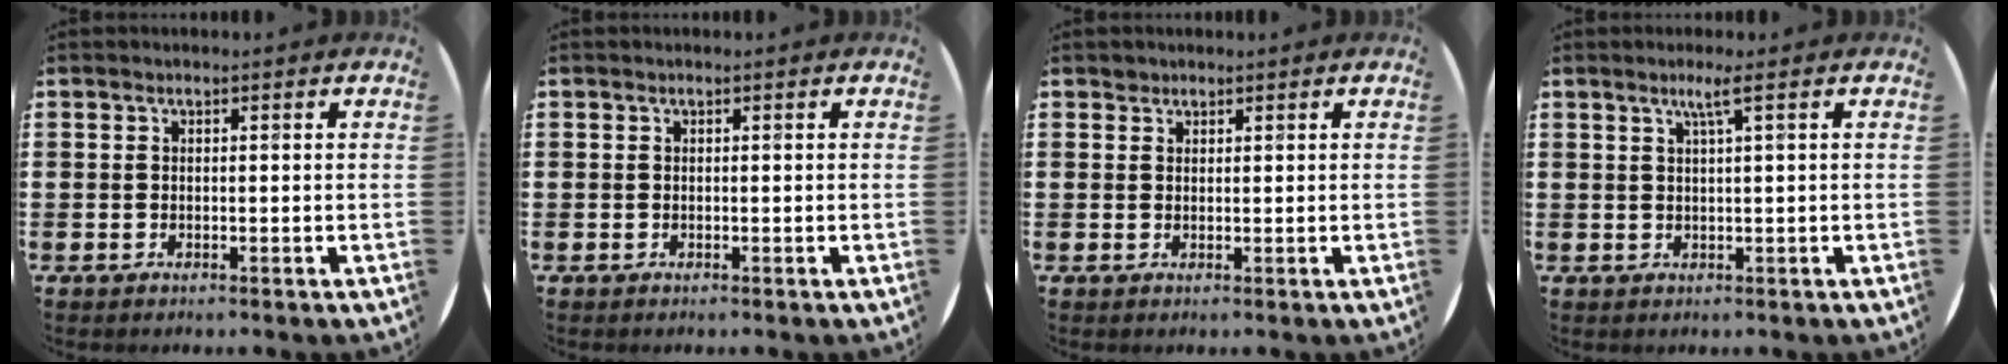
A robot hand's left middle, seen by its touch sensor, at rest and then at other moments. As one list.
[{"total": 0.0}, {"total": 0.9, "force": [0.8, 0.4, -0.1], "torque": [0.008, -0.002, 0.013]}, {"total": 2.3, "force": [1.2, -0.2, 2.0], "torque": [-0.039, 0.000, 0.018]}]